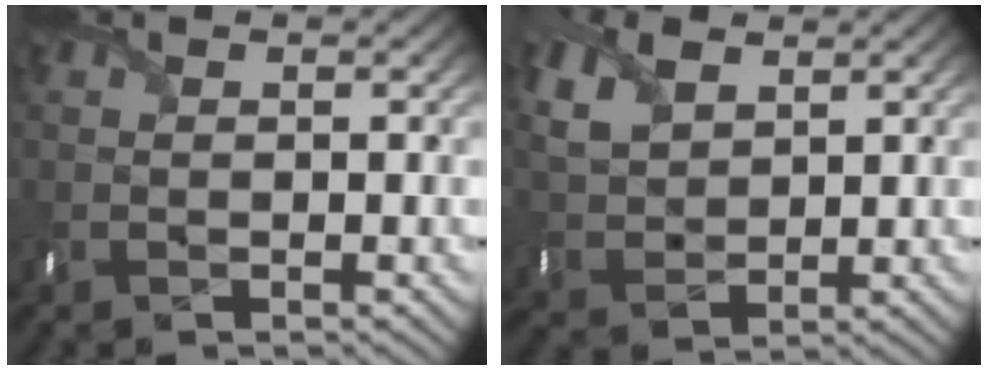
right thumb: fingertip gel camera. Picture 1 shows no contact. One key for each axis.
{"total": 6.2, "fx": 3.0, "fy": 3.8, "fz": 3.9, "tx": -0.123, "ty": 0.007, "tz": 0.061}